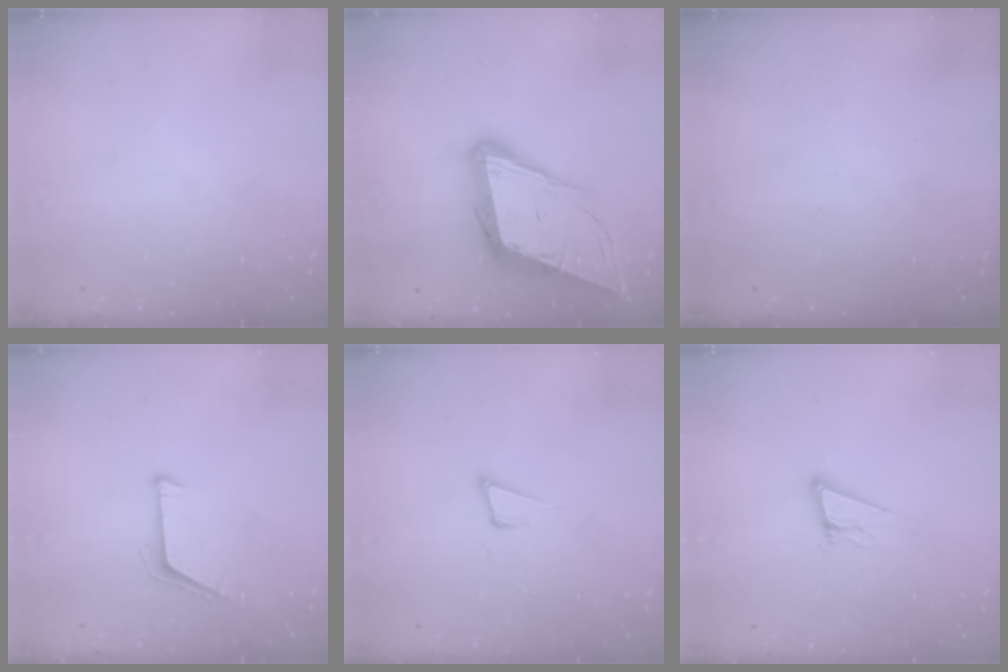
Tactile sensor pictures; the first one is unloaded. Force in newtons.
{"total": 17.7, "press": 17.2, "slide": 4.0}
{"total": 0.0}
{"total": 5.7, "press": 5.7, "slide": 0.5}
{"total": 4.6, "press": 3.4, "slide": 3.2}
{"total": 10.8, "press": 10.5, "slide": 2.6}